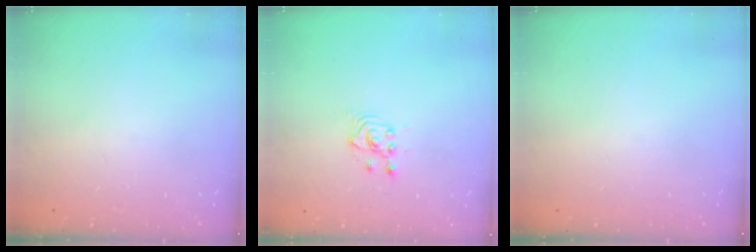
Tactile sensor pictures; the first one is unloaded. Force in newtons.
{"total": 2.7, "press": 2.7, "slide": 0.2}
{"total": 0.0}